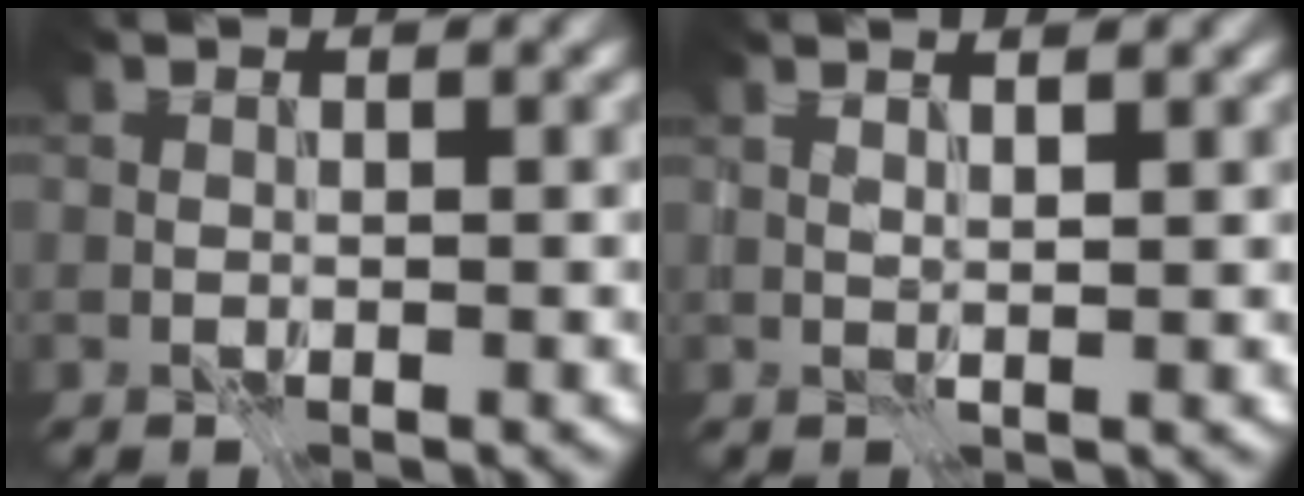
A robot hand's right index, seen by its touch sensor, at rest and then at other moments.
{"total": 2.4, "force": [1.5, 0.7, 1.7], "torque": [-0.016, 0.001, 0.003]}